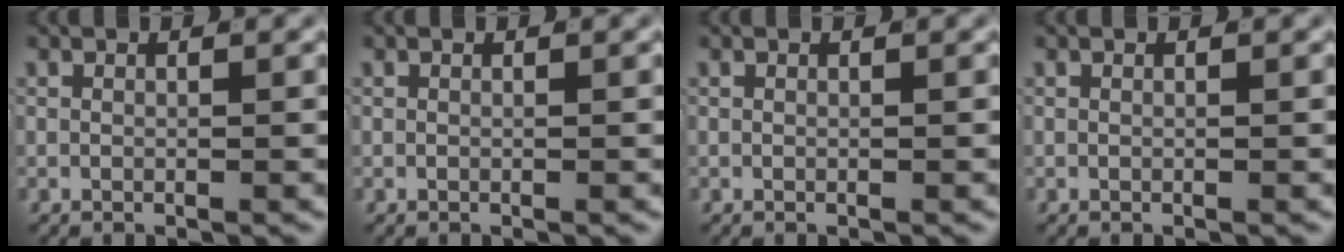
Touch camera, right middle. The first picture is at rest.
{"total": 0.0}
{"total": 0.0}
{"total": 0.0}